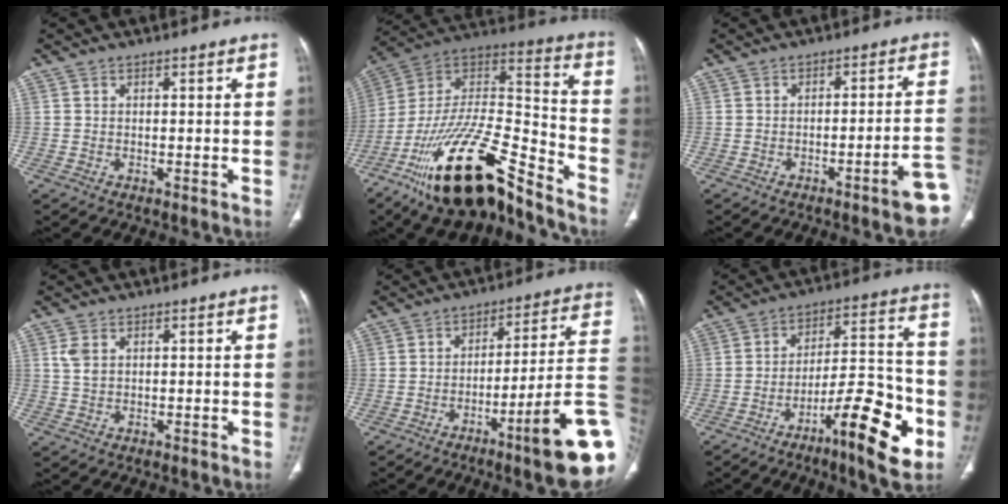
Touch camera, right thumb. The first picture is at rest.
{"total": 26.6, "force": [-18.7, 8.0, 17.1], "torque": [-0.312, 0.073, -0.330]}
{"total": 8.7, "force": [-4.2, 0.8, 7.5], "torque": [-0.085, 0.029, -0.053]}
{"total": 2.4, "force": [0.8, 1.6, 1.7], "torque": [-0.036, 0.003, 0.020]}
{"total": 15.9, "force": [-6.4, 1.7, 14.4], "torque": [-0.138, 0.043, -0.088]}
{"total": 17.7, "force": [-7.9, 4.4, 15.2], "torque": [-0.219, 0.051, -0.115]}